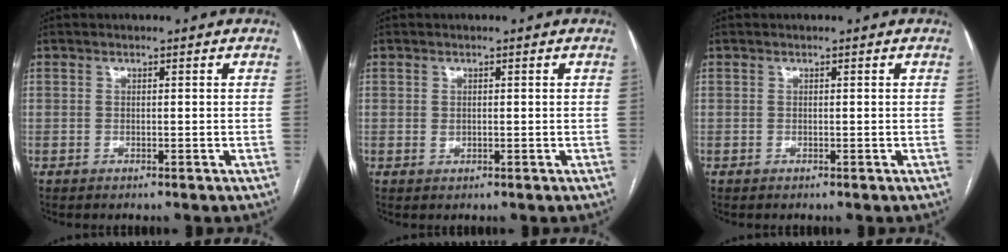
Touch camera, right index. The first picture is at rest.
{"total": 0.7, "force": [0.1, 0.5, 0.5], "torque": [-0.012, -0.002, 0.004]}
{"total": 0.0}